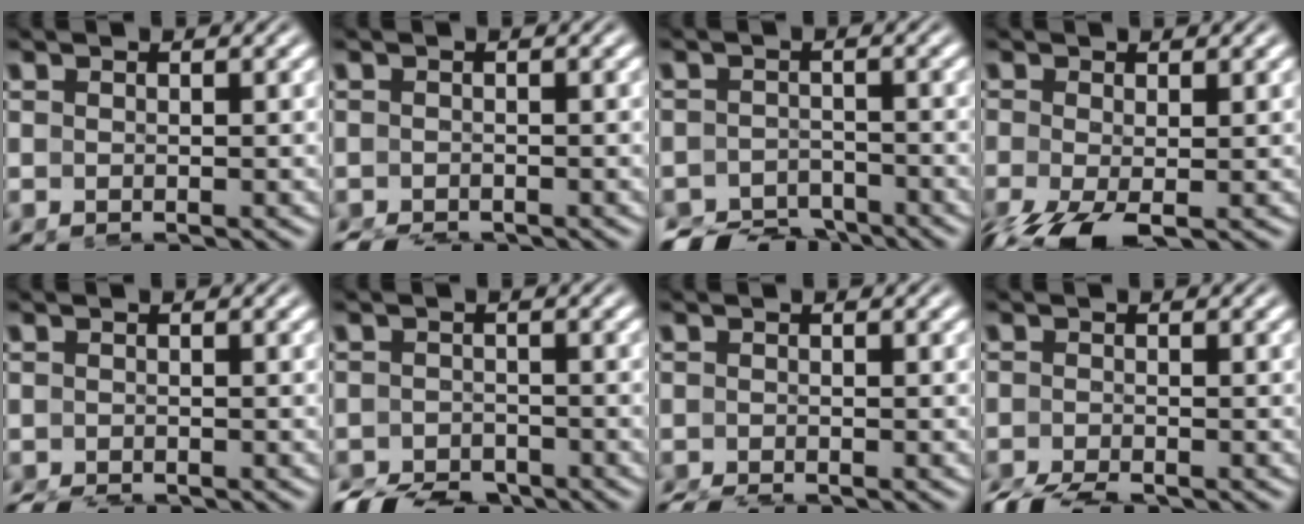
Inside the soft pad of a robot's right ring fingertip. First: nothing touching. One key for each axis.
{"total": 3.2, "fx": -2.8, "fy": 1.6, "fz": 0.6, "tx": -0.011, "ty": -0.019, "tz": -0.043}
{"total": 7.1, "fx": -6.2, "fy": 3.0, "fz": 1.6, "tx": -0.004, "ty": -0.024, "tz": -0.103}
{"total": 4.5, "fx": -3.0, "fy": 1.7, "fz": 2.8, "tx": -0.069, "ty": -0.032, "tz": -0.035}
{"total": 2.4, "fx": -2.2, "fy": 0.9, "fz": 0.3, "tx": -0.004, "ty": -0.016, "tz": -0.034}
{"total": 6.0, "fx": -5.4, "fy": 2.3, "fz": 1.2, "tx": -0.003, "ty": -0.020, "tz": -0.090}
{"total": 1.8, "fx": -1.8, "fy": 0.3, "fz": 0.0, "tx": -0.003, "ty": -0.014, "tz": -0.030}
{"total": 3.1, "fx": -3.0, "fy": 0.7, "fz": 0.8, "tx": -0.015, "ty": -0.017, "tz": -0.049}